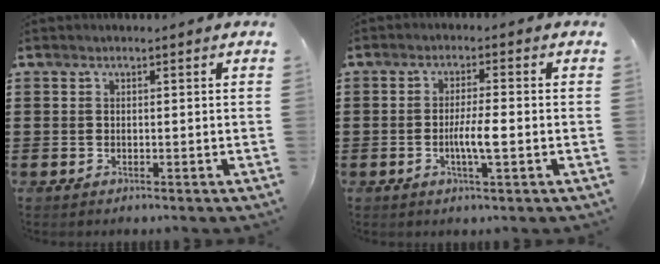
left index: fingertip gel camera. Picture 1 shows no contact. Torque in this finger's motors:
{"motor_torque": [0.14, 0.08, 0.38, 0.09]}